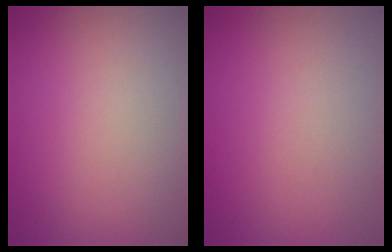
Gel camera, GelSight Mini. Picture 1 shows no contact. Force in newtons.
{"total": 0.0}